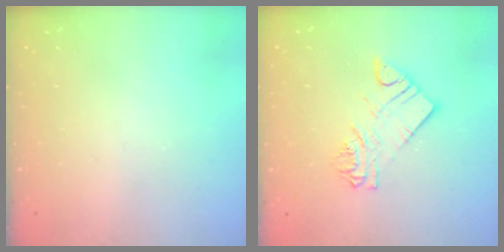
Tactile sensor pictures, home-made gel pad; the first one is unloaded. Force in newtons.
{"total": 8.0, "press": 8.0, "slide": 0.4}